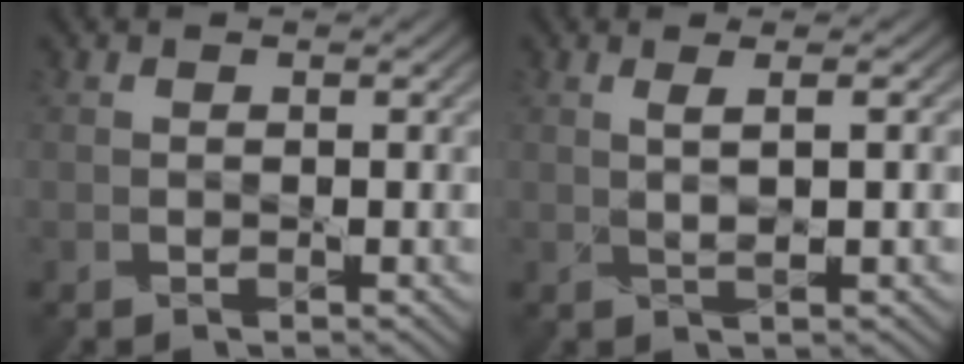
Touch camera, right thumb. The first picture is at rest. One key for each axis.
{"total": 1.9, "fx": 0.7, "fy": -0.1, "fz": 1.8, "tx": -0.035, "ty": 0.007, "tz": 0.011}